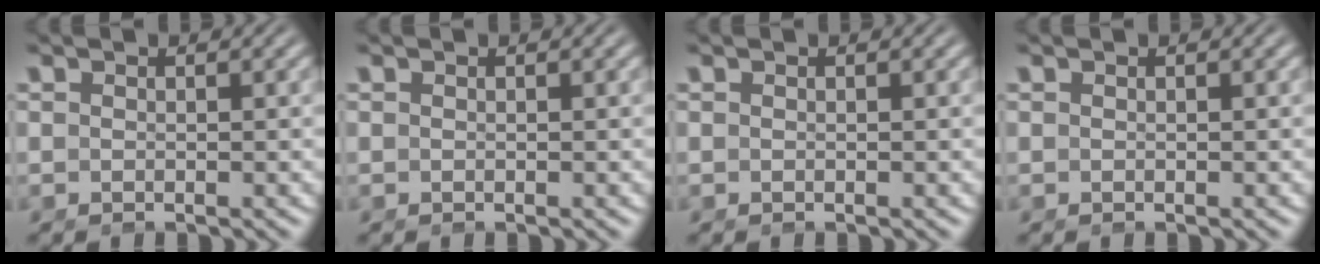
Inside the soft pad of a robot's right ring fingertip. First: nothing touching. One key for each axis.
{"total": 0.0}
{"total": 0.0}
{"total": 0.0}